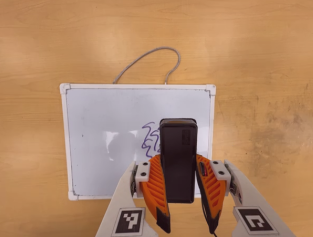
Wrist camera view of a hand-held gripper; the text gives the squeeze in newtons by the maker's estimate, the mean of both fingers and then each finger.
{"total": 9.6, "left": 6.6, "right": 12.6}